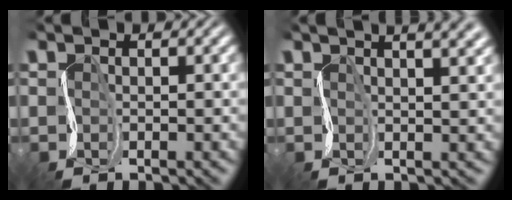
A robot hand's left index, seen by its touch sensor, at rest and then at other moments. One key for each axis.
{"total": 8.2, "fx": 4.7, "fy": 3.5, "fz": 5.7, "tx": -0.029, "ty": 0.048, "tz": 0.029}